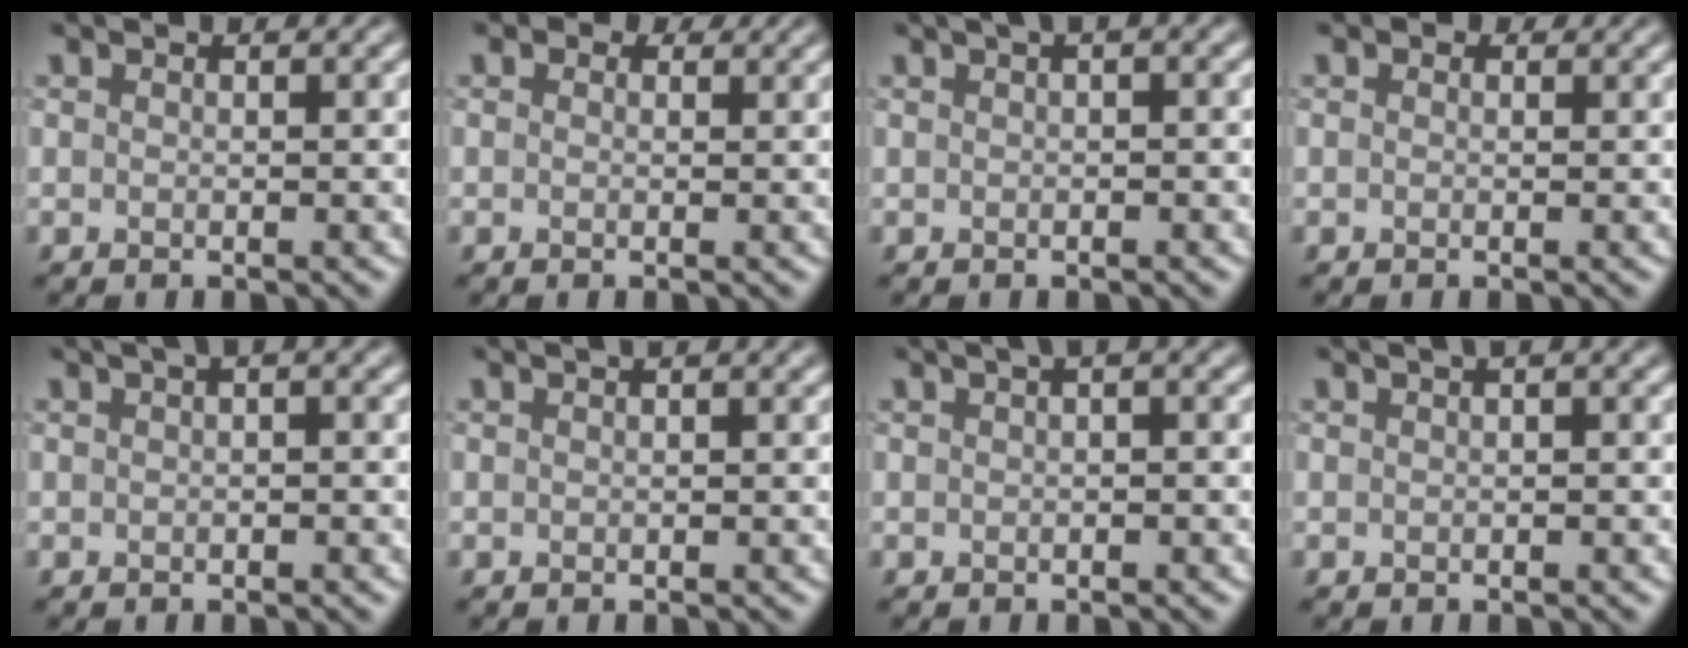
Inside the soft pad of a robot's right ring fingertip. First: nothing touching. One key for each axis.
{"total": 1.1, "fx": 0.6, "fy": 0.8, "fz": 0.5, "tx": -0.008, "ty": -0.003, "tz": 0.000}
{"total": 2.2, "fx": 1.0, "fy": 0.6, "fz": 1.9, "tx": -0.024, "ty": 0.005, "tz": 0.012}
{"total": 0.5, "fx": 0.2, "fy": 0.4, "fz": 0.2, "tx": -0.002, "ty": -0.006, "tz": -0.004}
{"total": 1.9, "fx": 0.7, "fy": 0.5, "fz": 1.7, "tx": -0.023, "ty": 0.004, "tz": 0.007}
{"total": 0.8, "fx": 0.3, "fy": 0.1, "fz": 0.7, "tx": -0.010, "ty": 0.009, "tz": 0.007}
{"total": 1.9, "fx": 0.7, "fy": 0.4, "fz": 1.8, "tx": -0.022, "ty": 0.006, "tz": 0.008}
{"total": 1.5, "fx": 0.6, "fy": 0.3, "fz": 1.4, "tx": -0.020, "ty": 0.005, "tz": 0.008}